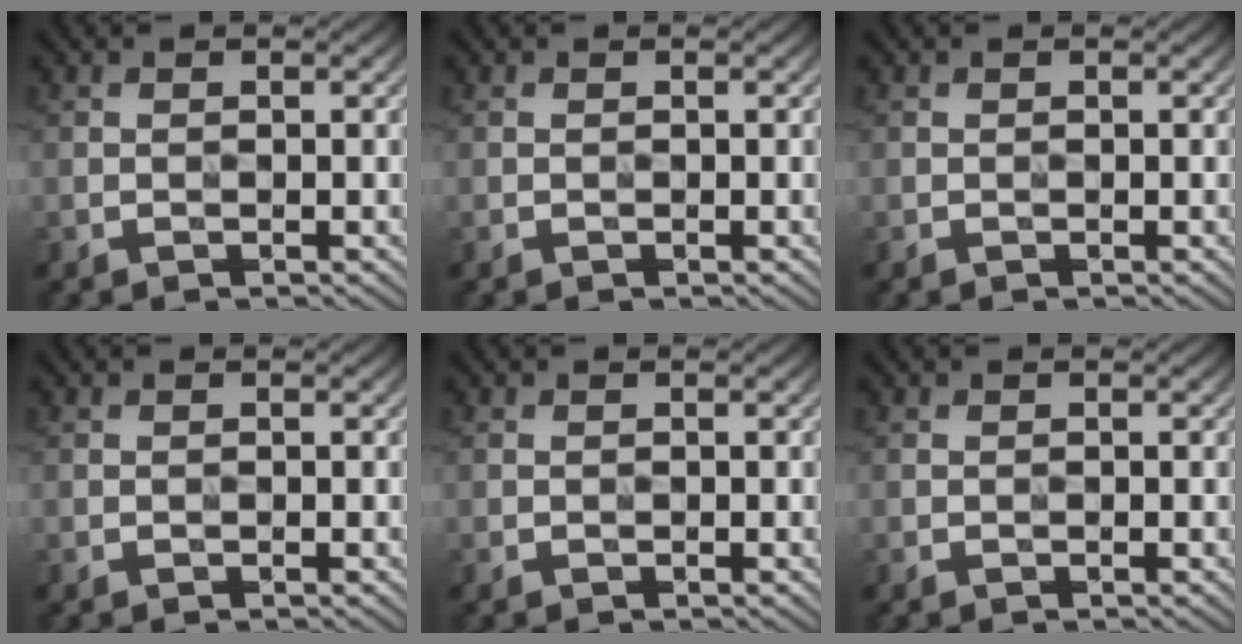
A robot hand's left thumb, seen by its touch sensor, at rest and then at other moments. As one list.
[{"total": 0.0}, {"total": 0.0}, {"total": 0.0}, {"total": 0.0}, {"total": 0.0}]